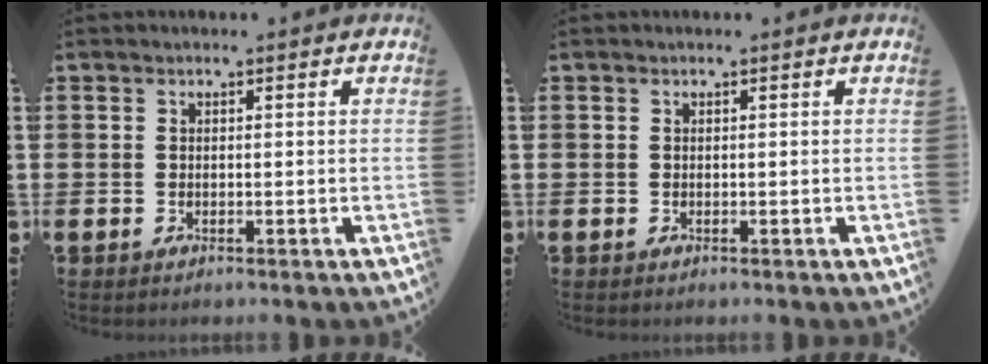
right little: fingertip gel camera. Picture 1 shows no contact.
{"total": 0.0}